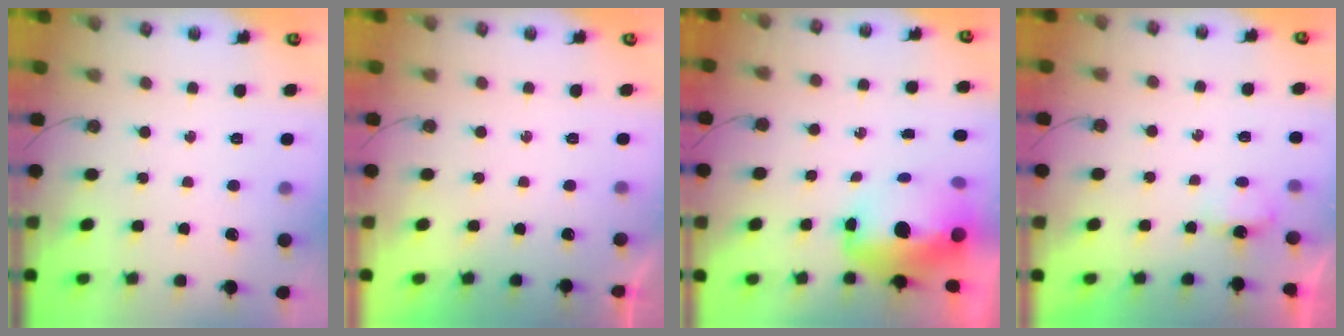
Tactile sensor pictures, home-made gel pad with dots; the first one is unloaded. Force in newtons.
{"total": 0.0}
{"total": 12.9, "press": 12.8, "slide": 1.5}
{"total": 5.5, "press": 2.6, "slide": 4.9}